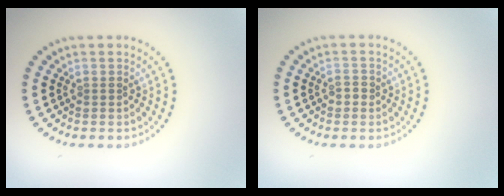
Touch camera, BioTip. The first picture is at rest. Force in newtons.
{"total": 1.0, "press": 1.0, "slide": 0.3}